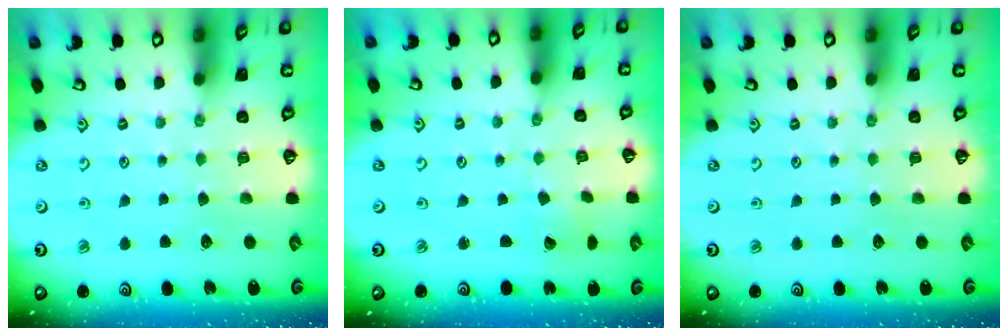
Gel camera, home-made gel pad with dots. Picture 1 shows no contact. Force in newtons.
{"total": 1.7, "press": 1.7, "slide": 0.3}
{"total": 0.0}